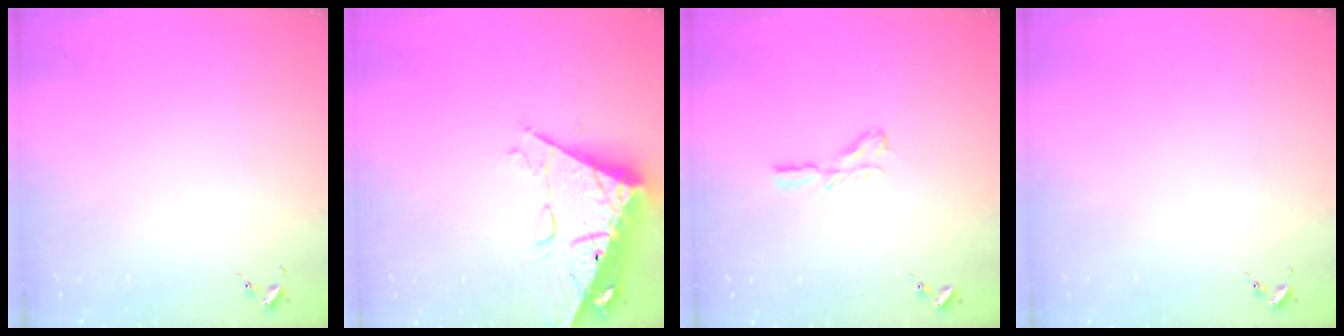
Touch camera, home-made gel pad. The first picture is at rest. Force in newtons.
{"total": 15.0, "press": 14.9, "slide": 1.8}
{"total": 6.4, "press": 6.4, "slide": 0.5}
{"total": 0.0}